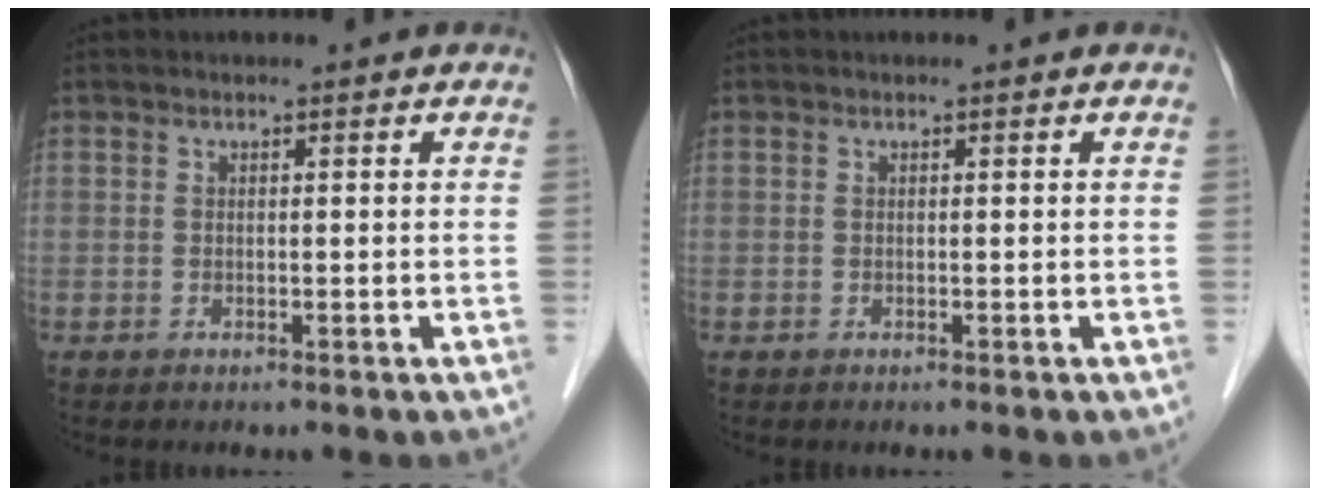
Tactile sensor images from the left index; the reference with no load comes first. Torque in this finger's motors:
{"motor_torque": [-0.03, 0.03, 0.00, 0.00]}